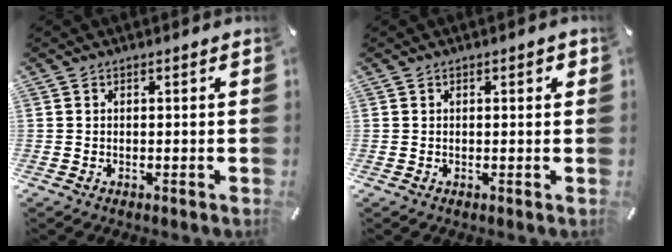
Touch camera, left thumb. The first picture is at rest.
{"total": 1.1, "force": [0.3, 0.6, 0.9], "torque": [-0.017, 0.005, 0.004]}